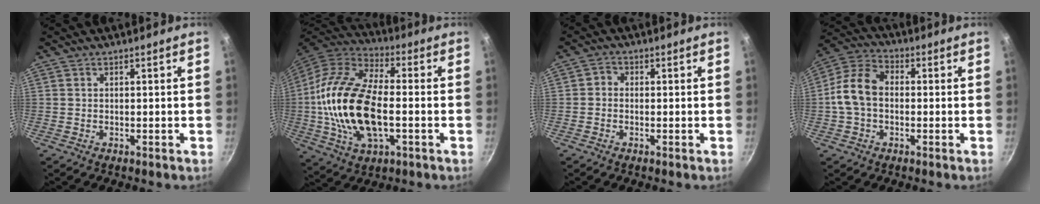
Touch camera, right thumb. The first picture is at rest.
{"total": 22.0, "force": [-2.0, 11.5, 18.7], "torque": [-0.359, 0.028, -0.043]}
{"total": 1.6, "force": [-0.6, 1.3, 0.6], "torque": [-0.008, 0.008, -0.017]}
{"total": 10.0, "force": [-0.5, 7.2, 6.9], "torque": [-0.115, 0.031, -0.028]}